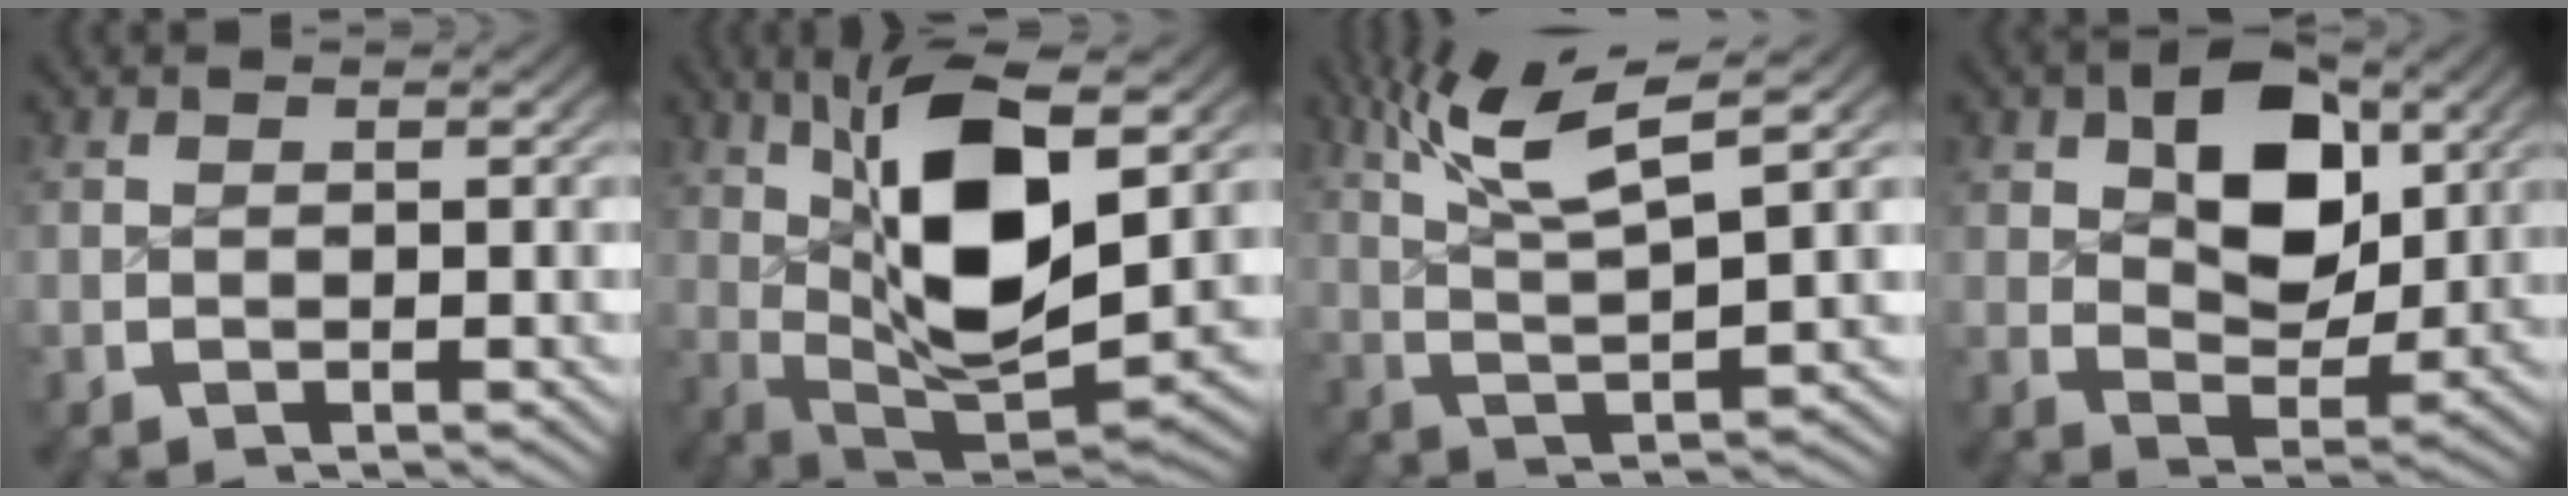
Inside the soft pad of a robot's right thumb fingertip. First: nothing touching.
{"total": 14.7, "force": [1.3, 7.5, 12.6], "torque": [-0.236, -0.038, 0.042]}
{"total": 9.0, "force": [4.3, 3.6, 7.1], "torque": [-0.135, -0.001, 0.071]}
{"total": 7.6, "force": [1.9, 4.8, 5.6], "torque": [-0.083, -0.024, 0.041]}